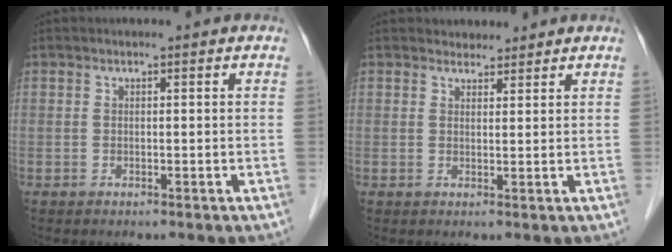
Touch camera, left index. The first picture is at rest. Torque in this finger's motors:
{"motor_torque": [0.21, -0.28, 0.05, 0.01]}